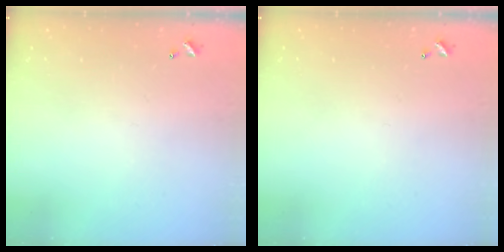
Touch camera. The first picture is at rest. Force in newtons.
{"total": 0.0}